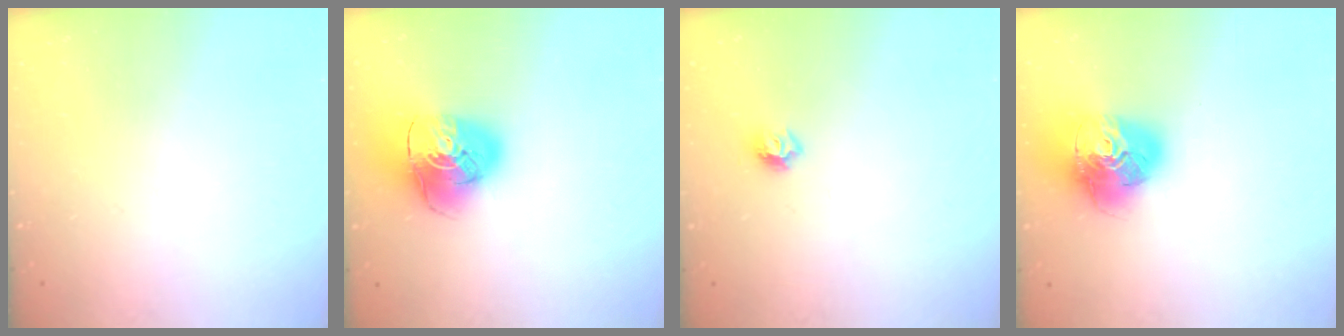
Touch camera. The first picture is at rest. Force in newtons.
{"total": 14.9, "press": 14.7, "slide": 2.0}
{"total": 6.5, "press": 6.5, "slide": 0.8}
{"total": 18.8, "press": 18.6, "slide": 2.1}